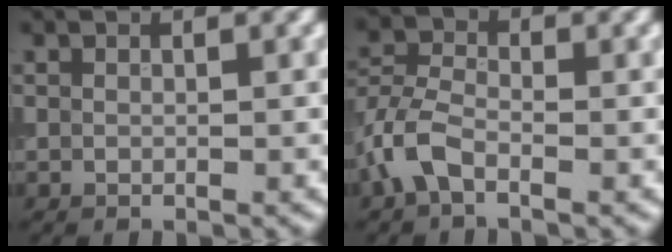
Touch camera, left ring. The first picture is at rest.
{"total": 3.6, "force": [-1.8, 1.9, 2.4], "torque": [-0.057, 0.006, -0.051]}